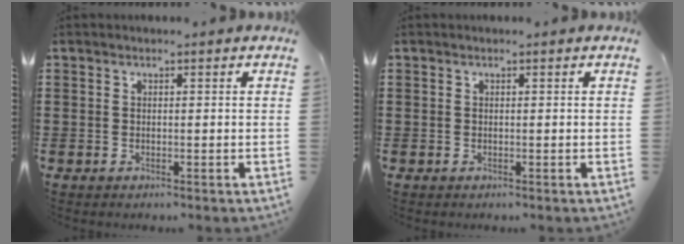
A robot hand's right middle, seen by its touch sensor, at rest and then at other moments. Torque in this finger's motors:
{"motor_torque": [0.00, 0.00, 0.00, 0.00]}